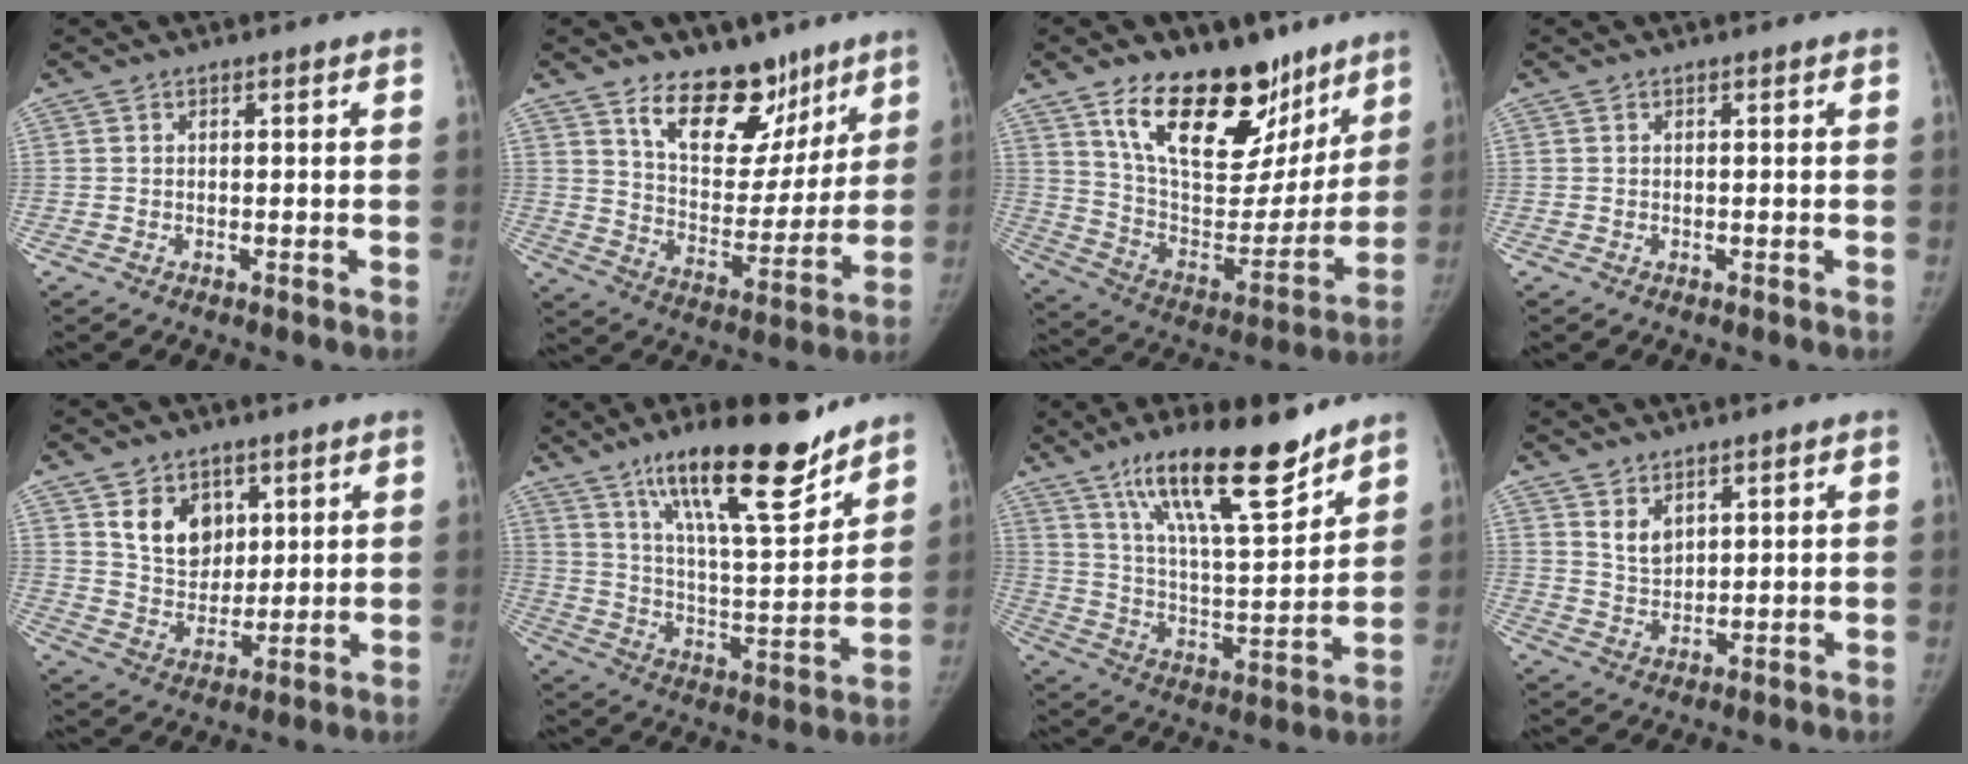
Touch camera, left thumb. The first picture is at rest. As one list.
[{"total": 16.7, "force": [11.3, 9.3, 8.0], "torque": [-0.056, -0.073, 0.188]}, {"total": 26.6, "force": [16.4, 13.8, 15.8], "torque": [-0.192, -0.067, 0.272]}, {"total": 0.0}, {"total": 10.2, "force": [4.4, 7.6, 5.3], "torque": [-0.053, -0.030, 0.087]}, {"total": 21.6, "force": [15.1, 5.1, 14.6], "torque": [-0.206, -0.078, 0.251]}, {"total": 19.9, "force": [13.9, 4.7, 13.5], "torque": [-0.199, -0.072, 0.240]}, {"total": 4.2, "force": [2.6, 2.3, 2.3], "torque": [-0.025, -0.026, 0.056]}]